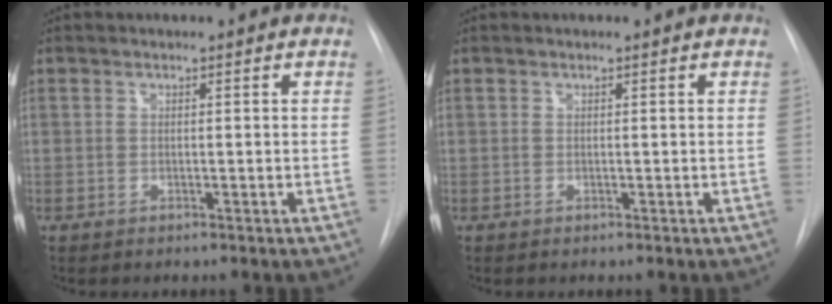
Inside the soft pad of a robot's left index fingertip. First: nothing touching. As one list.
[{"total": 0.0}]